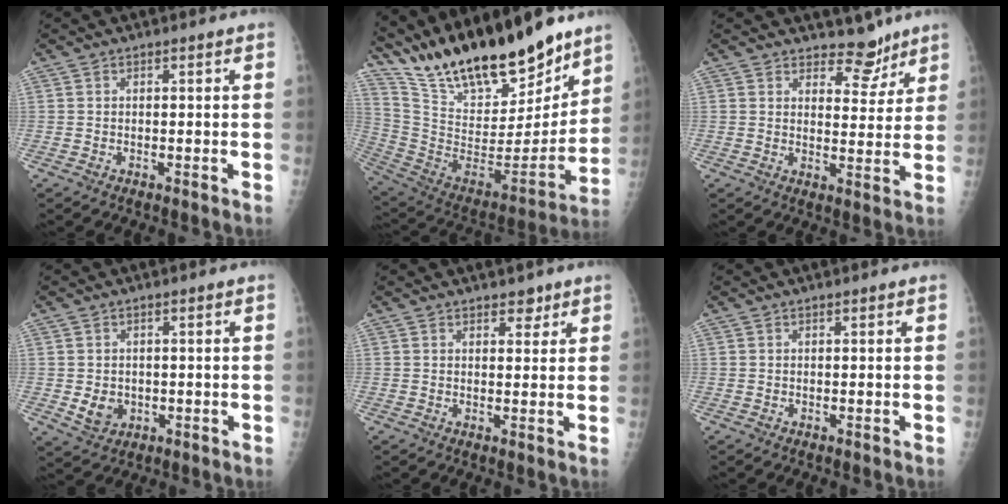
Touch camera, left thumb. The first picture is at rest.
{"total": 28.9, "force": [23.1, 9.0, 14.8], "torque": [-0.224, -0.096, 0.397]}
{"total": 5.9, "force": [5.0, 3.0, 1.1], "torque": [0.015, -0.039, 0.075]}
{"total": 4.0, "force": [-0.3, 3.4, 2.1], "torque": [-0.022, -0.002, 0.006]}
{"total": 2.7, "force": [2.0, 1.5, 1.1], "torque": [0.004, -0.011, 0.026]}
{"total": 0.0}